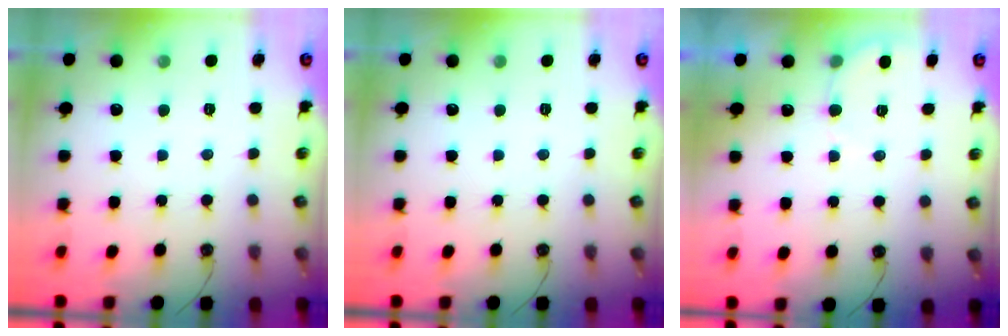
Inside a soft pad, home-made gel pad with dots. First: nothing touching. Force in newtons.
{"total": 0.0}
{"total": 5.2, "press": 5.1, "slide": 1.0}